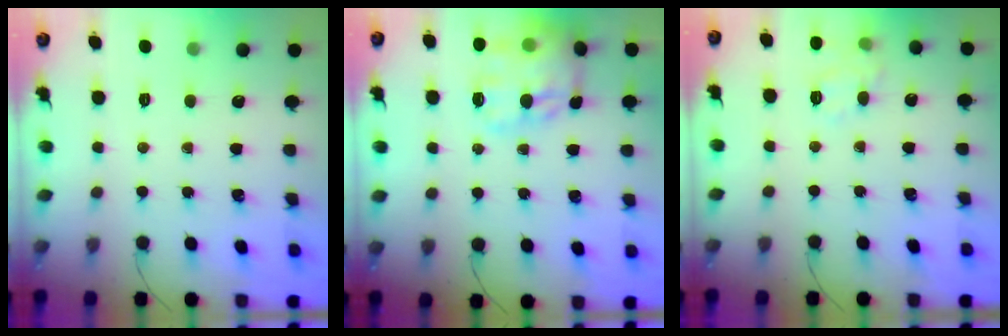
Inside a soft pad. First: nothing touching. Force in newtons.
{"total": 16.2, "press": 15.8, "slide": 3.3}
{"total": 10.0, "press": 9.9, "slide": 1.5}